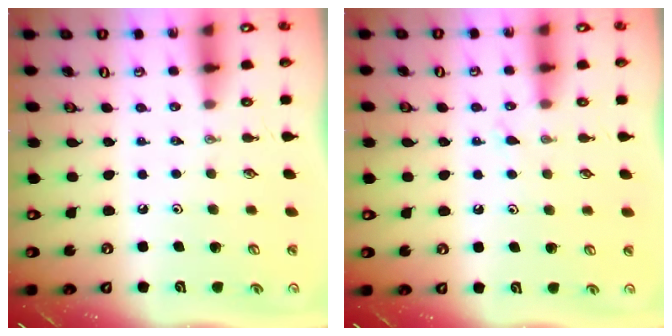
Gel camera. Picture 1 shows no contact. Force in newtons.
{"total": 6.3, "press": 6.3, "slide": 0.7}